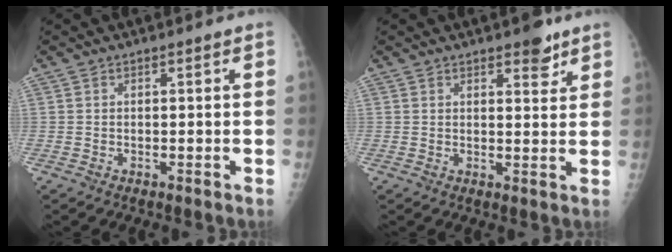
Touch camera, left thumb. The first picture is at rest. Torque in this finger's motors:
{"motor_torque": [3.15, 1.86, 0.35, -0.34, 0.13]}